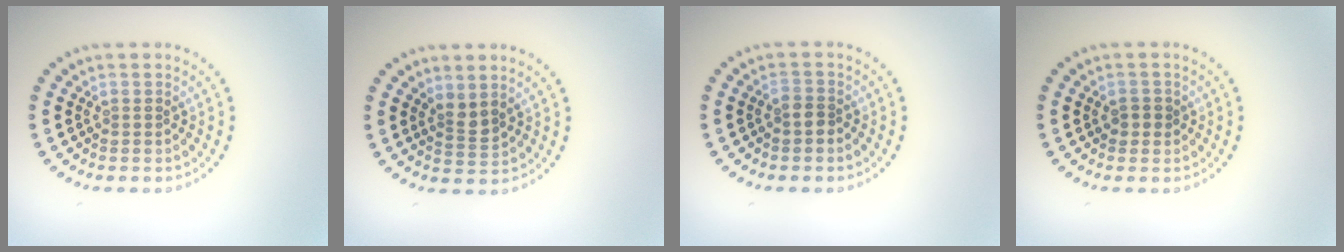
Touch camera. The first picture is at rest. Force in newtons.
{"total": 1.7, "press": 1.3, "slide": 1.1}
{"total": 1.4, "press": 1.2, "slide": 0.7}
{"total": 1.3, "press": 1.2, "slide": 0.5}